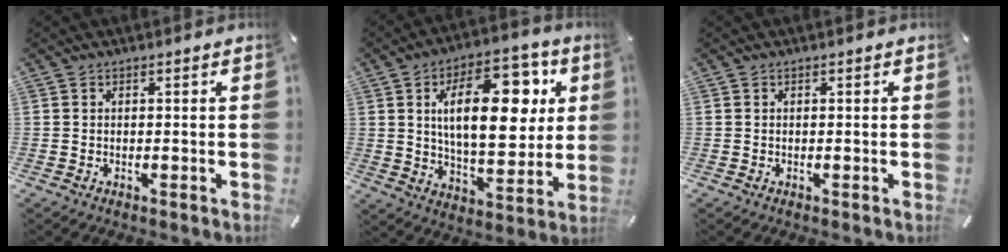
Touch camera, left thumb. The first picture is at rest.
{"total": 21.6, "force": [6.5, 11.2, 17.3], "torque": [-0.265, -0.008, 0.097]}
{"total": 0.0}